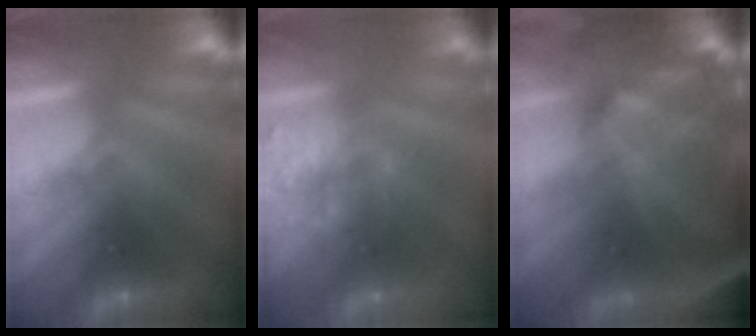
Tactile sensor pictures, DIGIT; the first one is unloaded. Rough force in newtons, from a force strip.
{"total": 1.7}
{"total": 10.1}